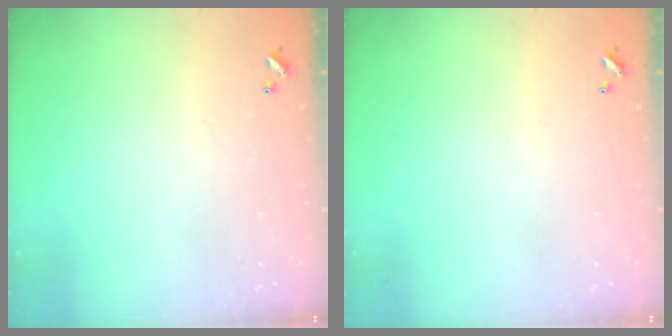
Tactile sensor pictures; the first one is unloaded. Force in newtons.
{"total": 0.0}